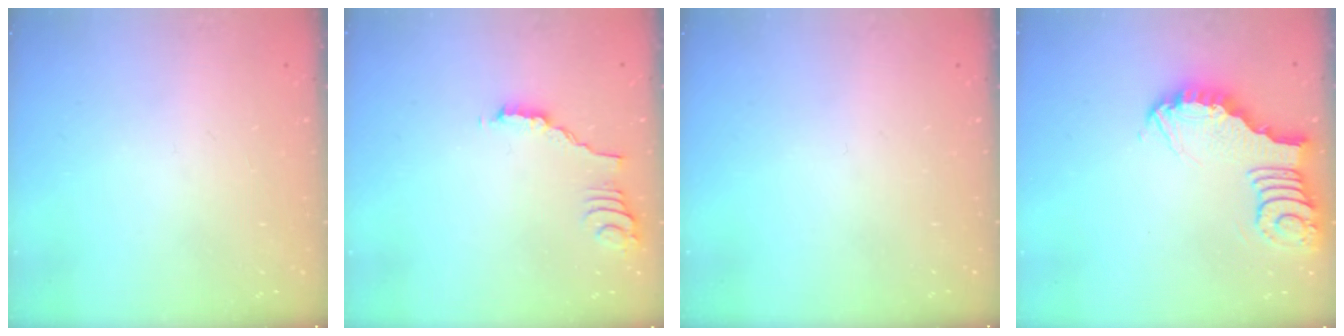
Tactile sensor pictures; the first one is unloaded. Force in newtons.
{"total": 2.0, "press": 2.0, "slide": 0.5}
{"total": 0.0}
{"total": 3.9, "press": 3.9, "slide": 0.3}